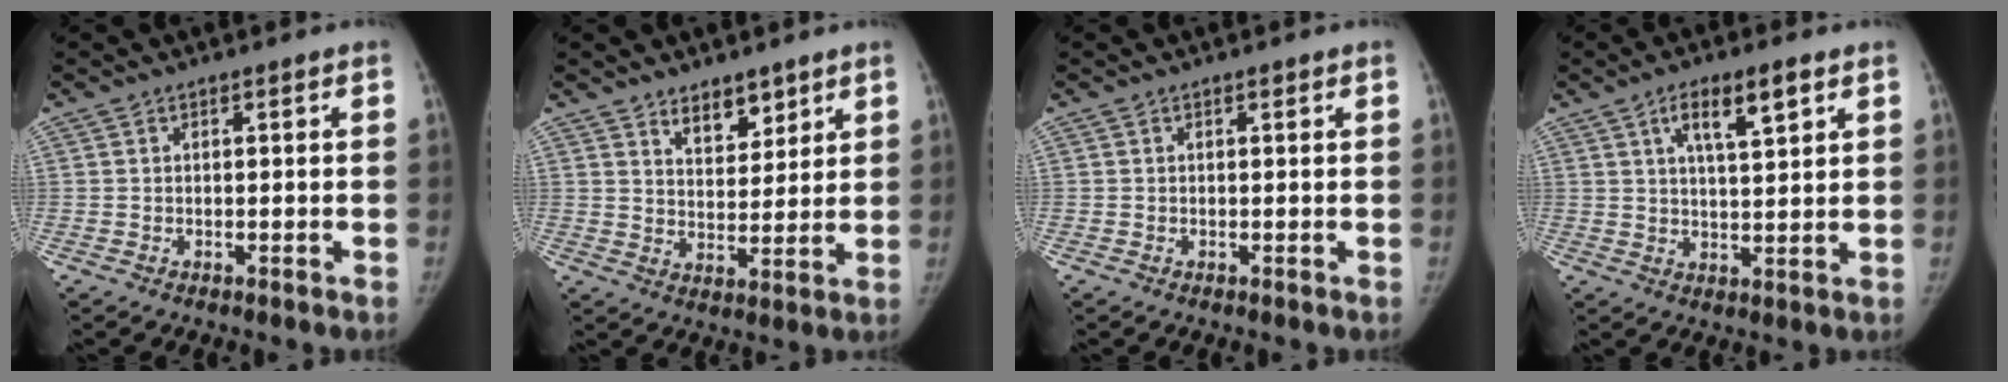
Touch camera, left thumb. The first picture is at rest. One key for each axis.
{"total": 6.3, "fx": 4.5, "fy": 3.2, "fz": 3.0, "tx": -0.016, "ty": -0.035, "tz": 0.078}
{"total": 0.0}
{"total": 7.7, "fx": 3.9, "fy": 2.2, "fz": 6.3, "tx": -0.096, "ty": -0.013, "tz": 0.066}